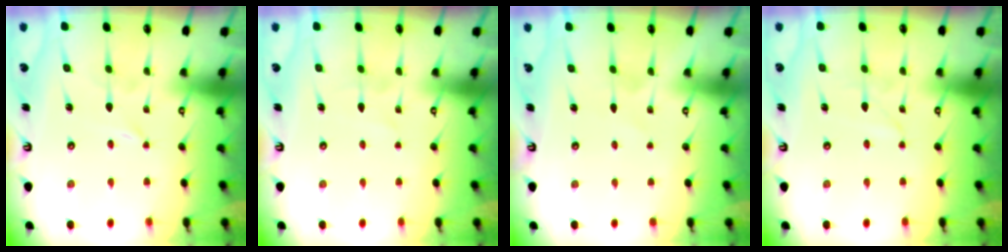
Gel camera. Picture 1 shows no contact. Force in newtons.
{"total": 2.5, "press": 2.5, "slide": 0.2}
{"total": 1.8, "press": 1.8, "slide": 0.2}
{"total": 1.7, "press": 1.7, "slide": 0.2}